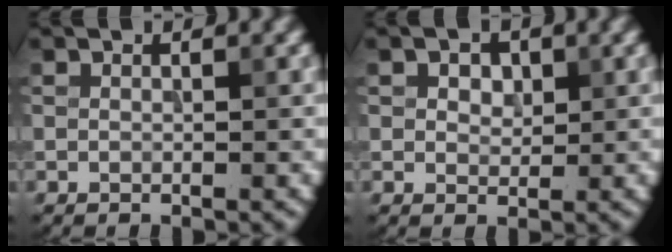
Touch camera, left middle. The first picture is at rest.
{"total": 2.0, "force": [0.8, 1.4, 1.1], "torque": [-0.019, 0.003, 0.010]}